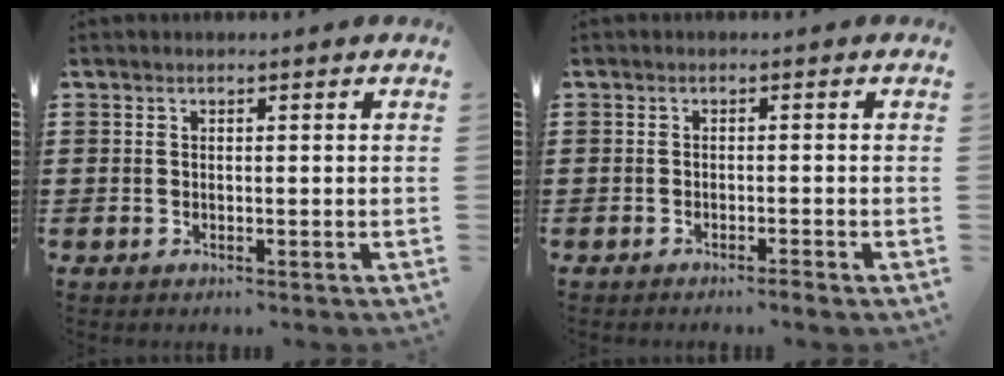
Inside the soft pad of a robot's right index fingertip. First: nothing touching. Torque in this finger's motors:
{"motor_torque": [0.68, 0.16, 0.08, 0.02]}